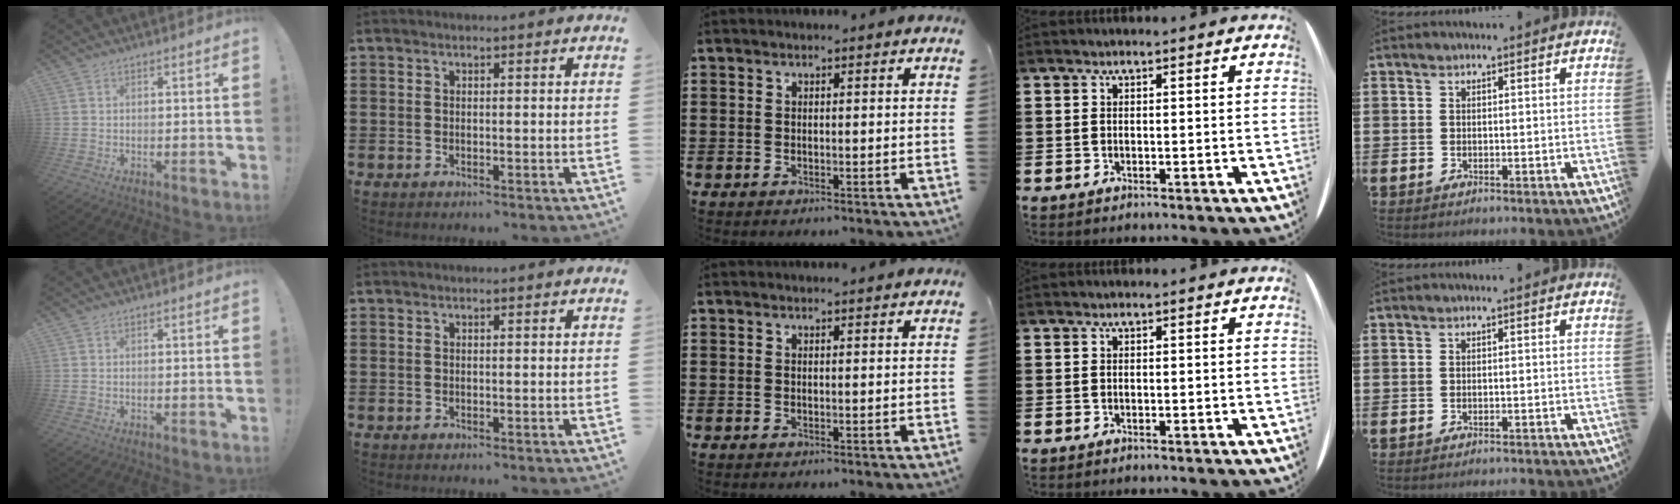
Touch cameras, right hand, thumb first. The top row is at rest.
{"middle": {"total": 0.8, "force": [0.8, 0.0, 0.1], "torque": [0.004, -0.006, 0.013]}}